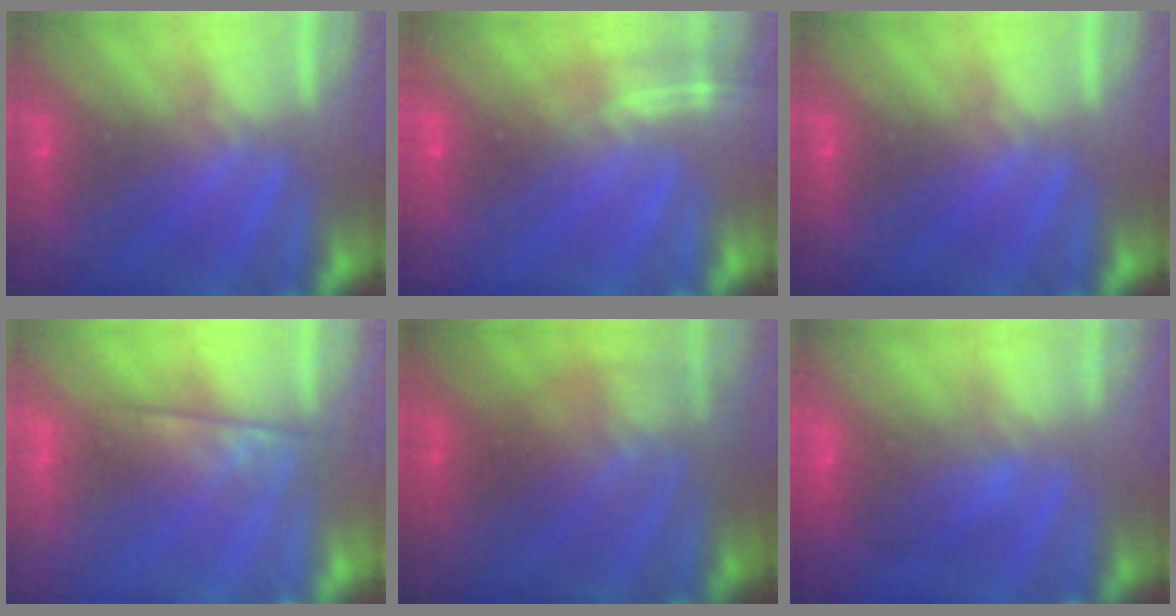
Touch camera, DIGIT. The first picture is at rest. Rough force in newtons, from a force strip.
{"total": 1.8}
{"total": 0.0}
{"total": 3.8}
{"total": 2.3}
{"total": 8.5}